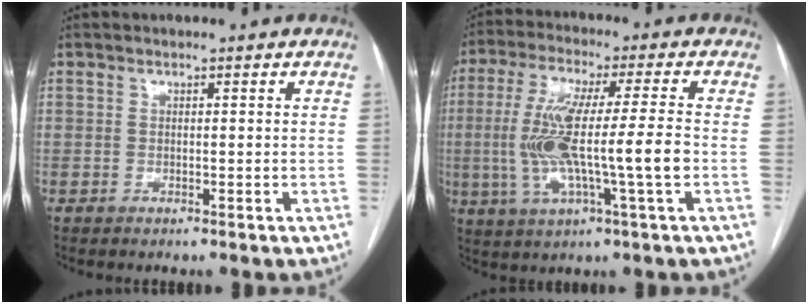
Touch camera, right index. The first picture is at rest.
{"total": 13.5, "force": [-1.4, 0.5, 13.5], "torque": [-0.266, 0.002, -0.026]}